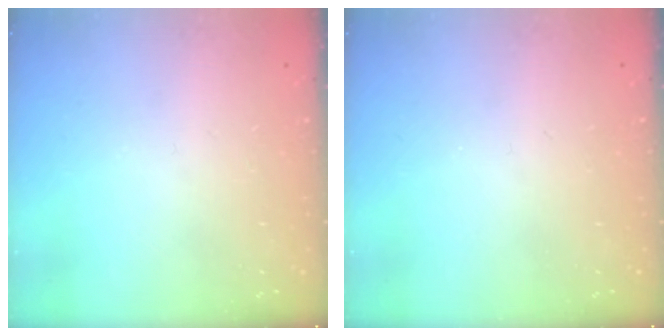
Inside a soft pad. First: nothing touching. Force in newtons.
{"total": 0.0}